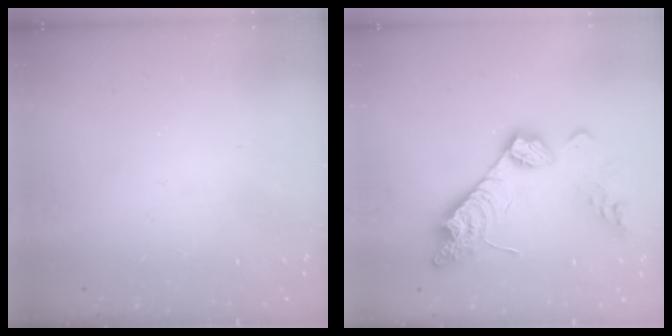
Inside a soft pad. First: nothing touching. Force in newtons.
{"total": 17.4, "press": 17.4, "slide": 1.1}